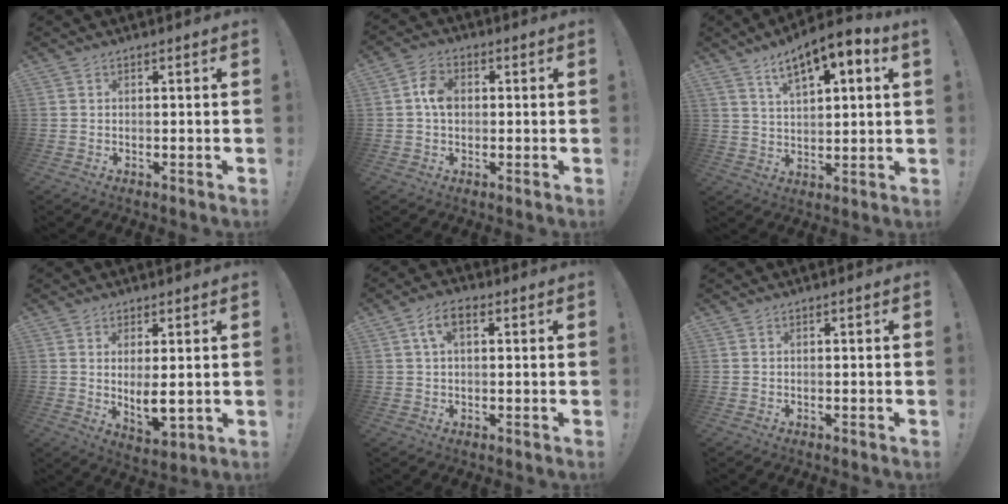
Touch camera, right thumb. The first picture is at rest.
{"total": 6.4, "force": [0.3, 4.6, 4.4], "torque": [-0.072, 0.008, 0.006]}
{"total": 8.9, "force": [5.7, 2.6, 6.3], "torque": [-0.105, -0.027, 0.100]}
{"total": 6.5, "force": [1.7, 2.7, 5.6], "torque": [-0.066, -0.027, 0.037]}
{"total": 6.0, "force": [1.9, 3.1, 4.7], "torque": [-0.088, 0.009, 0.036]}
{"total": 0.0}